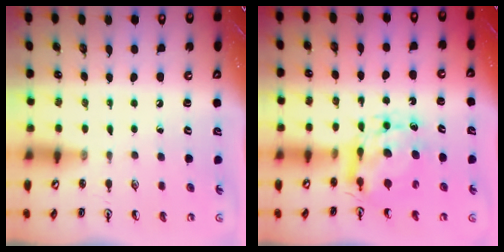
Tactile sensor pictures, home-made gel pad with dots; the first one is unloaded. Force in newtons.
{"total": 8.7, "press": 8.7, "slide": 0.7}